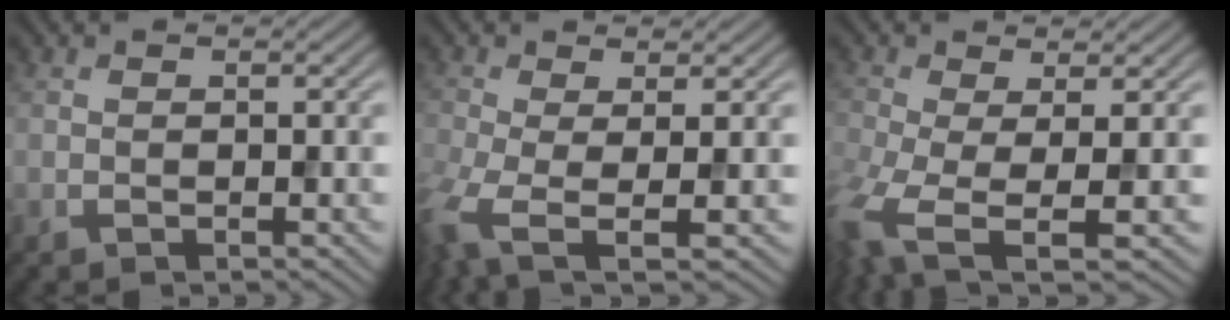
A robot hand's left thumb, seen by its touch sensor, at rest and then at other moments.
{"total": 5.5, "force": [-2.4, 1.7, 4.6], "torque": [-0.112, -0.020, -0.047]}
{"total": 7.1, "force": [-2.7, 2.6, 6.0], "torque": [-0.142, -0.029, -0.048]}